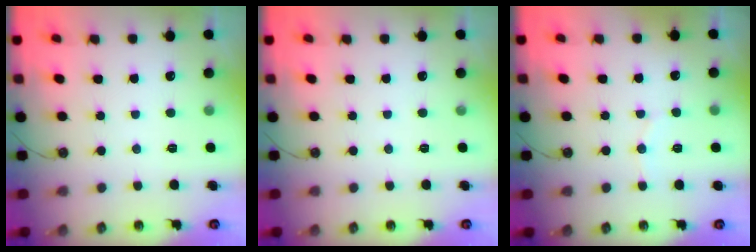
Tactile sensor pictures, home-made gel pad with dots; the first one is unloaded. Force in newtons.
{"total": 0.0}
{"total": 5.8, "press": 5.5, "slide": 1.7}